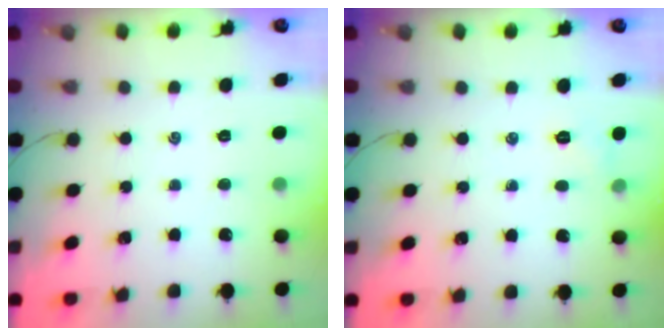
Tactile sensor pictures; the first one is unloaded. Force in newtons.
{"total": 3.7, "press": 3.6, "slide": 1.1}